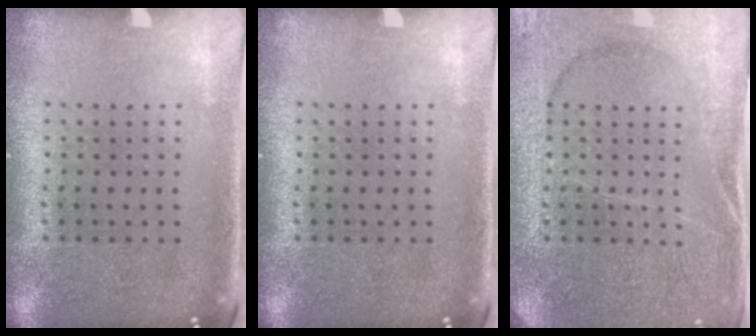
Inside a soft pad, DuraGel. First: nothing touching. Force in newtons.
{"total": 0.0}
{"total": 3.0, "press": 2.9, "slide": 0.4}